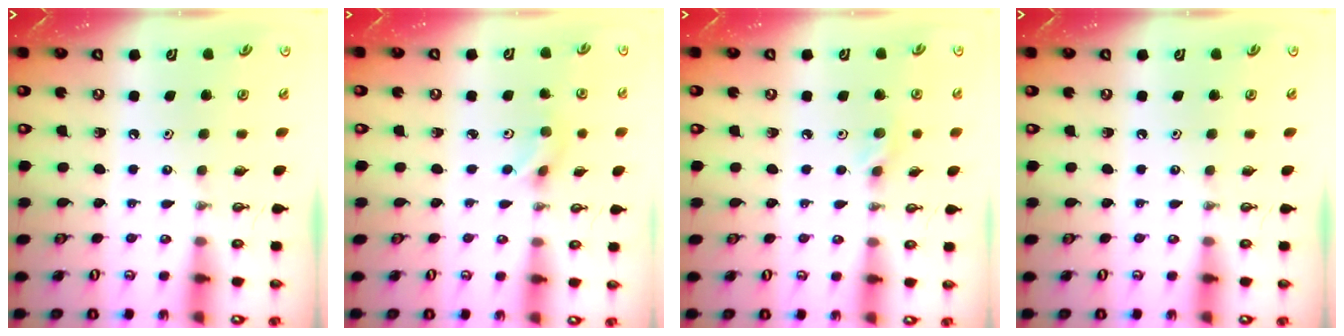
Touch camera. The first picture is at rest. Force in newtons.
{"total": 2.9, "press": 2.8, "slide": 0.6}
{"total": 5.9, "press": 5.8, "slide": 0.8}
{"total": 0.0}